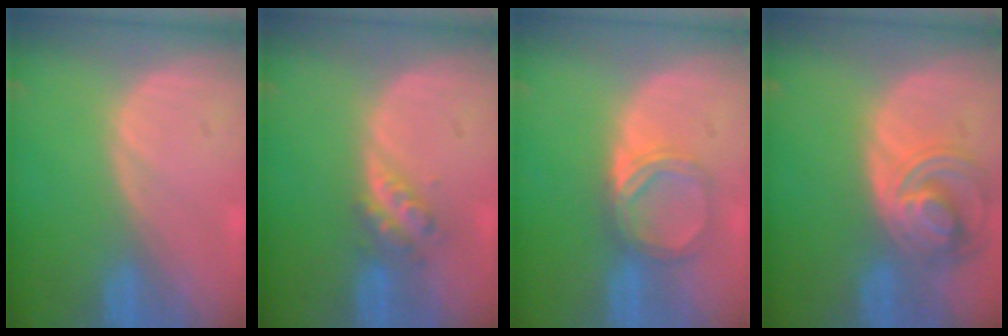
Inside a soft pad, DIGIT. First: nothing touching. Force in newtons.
{"total": 4.1, "press": 3.6, "slide": 2.1}
{"total": 5.2, "press": 4.7, "slide": 2.3}
{"total": 8.1, "press": 7.0, "slide": 4.1}